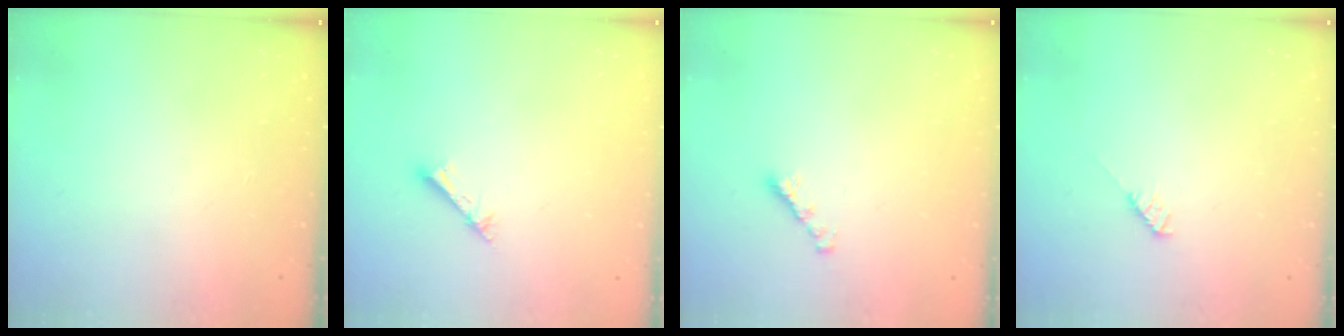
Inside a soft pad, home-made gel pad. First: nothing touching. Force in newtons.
{"total": 2.5, "press": 2.5, "slide": 0.1}
{"total": 2.2, "press": 2.1, "slide": 0.5}
{"total": 4.1, "press": 4.1, "slide": 0.3}